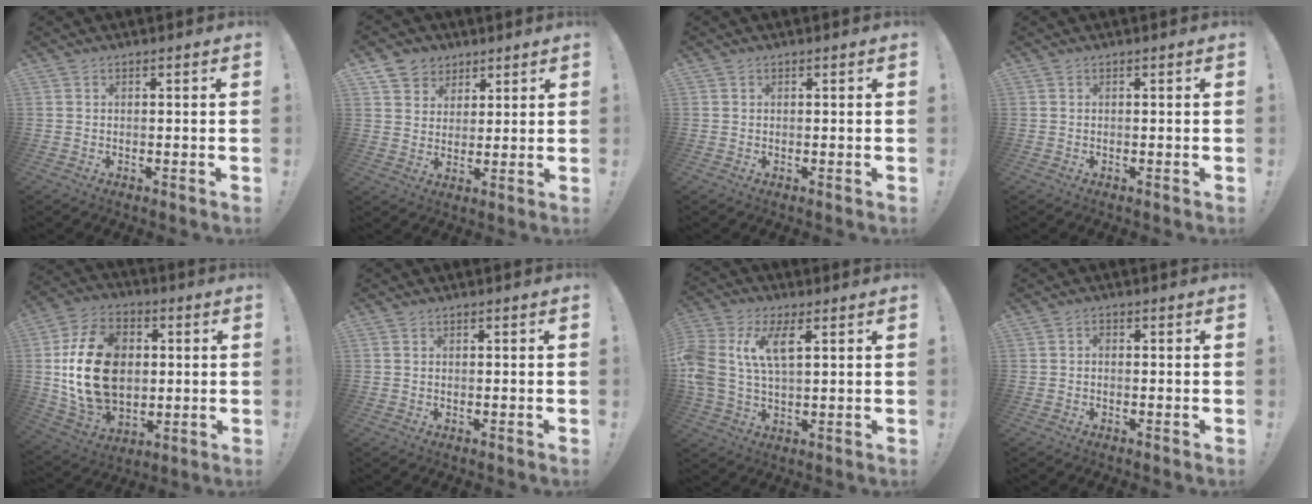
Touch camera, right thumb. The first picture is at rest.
{"total": 6.7, "force": [3.8, 5.5, 0.5], "torque": [-0.004, -0.033, 0.074]}
{"total": 0.5, "force": [0.3, 0.4, 0.0], "torque": [0.002, 0.000, 0.006]}
{"total": 0.0}
{"total": 22.3, "force": [1.3, 16.4, 15.1], "torque": [-0.268, 0.008, 0.034]}
{"total": 0.0}
{"total": 11.5, "force": [3.9, 5.8, 9.1], "torque": [-0.197, -0.006, 0.069]}
{"total": 0.8, "force": [-0.4, 0.6, 0.5], "torque": [-0.012, 0.004, -0.008]}